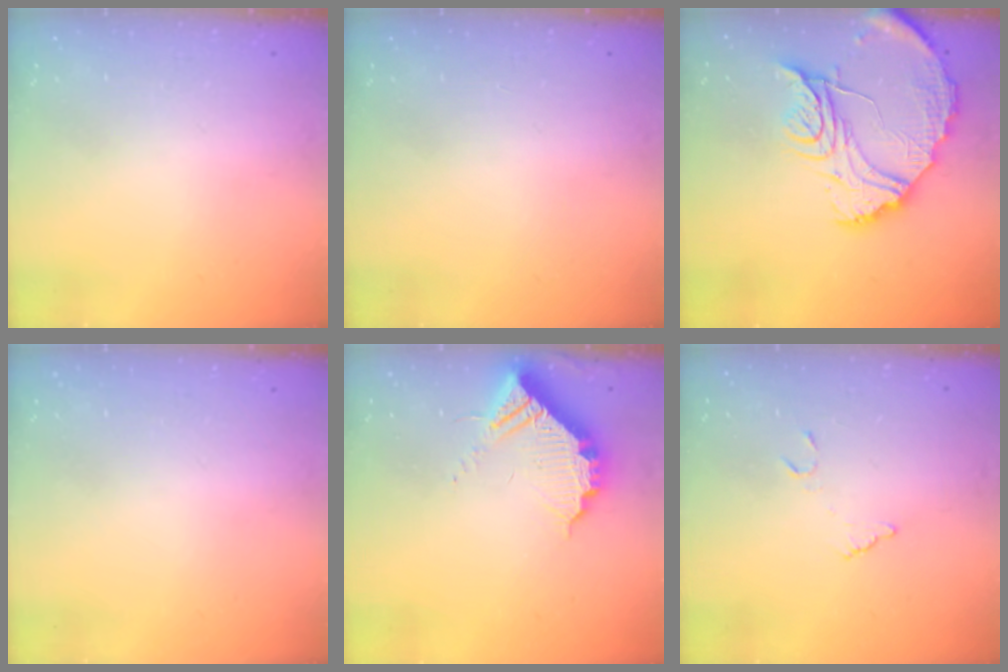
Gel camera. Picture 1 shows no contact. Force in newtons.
{"total": 0.0}
{"total": 16.6, "press": 16.5, "slide": 1.6}
{"total": 0.0}
{"total": 10.5, "press": 10.4, "slide": 1.1}
{"total": 5.4, "press": 5.4, "slide": 0.4}